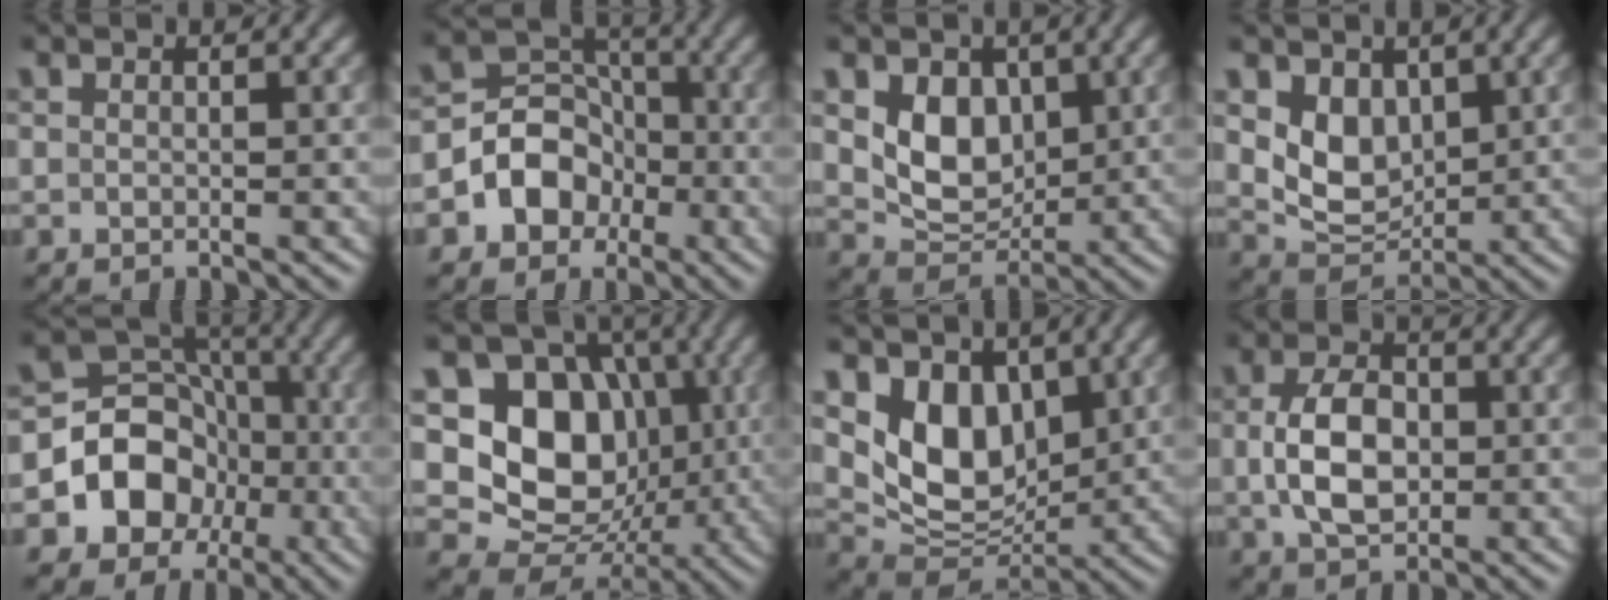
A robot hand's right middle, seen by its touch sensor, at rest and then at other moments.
{"total": 5.5, "force": [-2.0, 4.6, 2.3], "torque": [-0.008, 0.009, -0.055]}
{"total": 5.2, "force": [1.2, 3.9, 3.2], "torque": [-0.063, -0.012, 0.024]}
{"total": 4.7, "force": [1.4, 3.4, 2.8], "torque": [-0.059, -0.013, 0.029]}
{"total": 8.0, "force": [-2.2, 6.9, 3.4], "torque": [-0.035, 0.005, -0.066]}
{"total": 10.7, "force": [1.0, 8.5, 6.3], "torque": [-0.101, -0.011, 0.009]}
{"total": 6.9, "force": [2.5, 4.7, 4.4], "torque": [-0.081, -0.023, 0.045]}
{"total": 5.6, "force": [-0.1, 3.7, 4.3], "torque": [-0.088, -0.002, -0.002]}